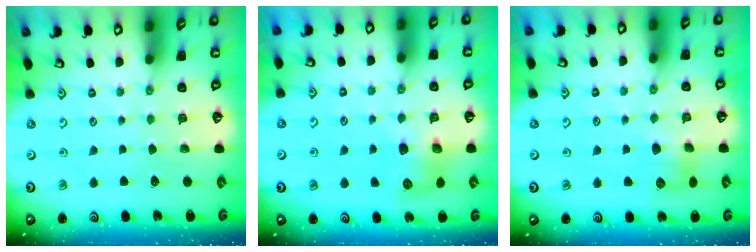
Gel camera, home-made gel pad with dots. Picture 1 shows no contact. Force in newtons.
{"total": 8.0, "press": 8.0, "slide": 0.0}
{"total": 6.7, "press": 6.7, "slide": 0.9}